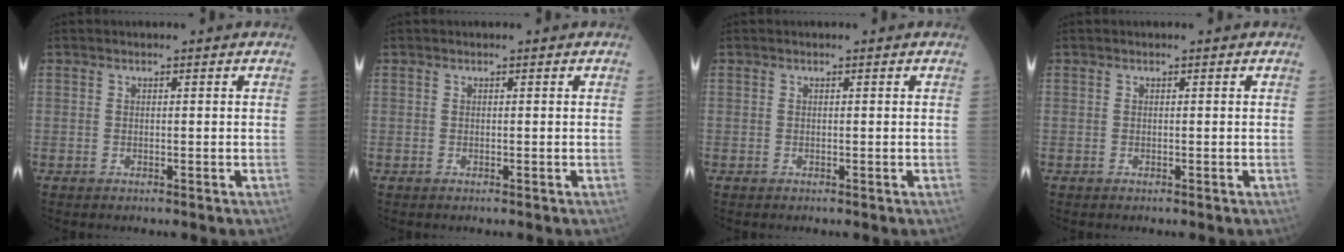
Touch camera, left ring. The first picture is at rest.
{"total": 0.0}
{"total": 0.0}
{"total": 0.0}